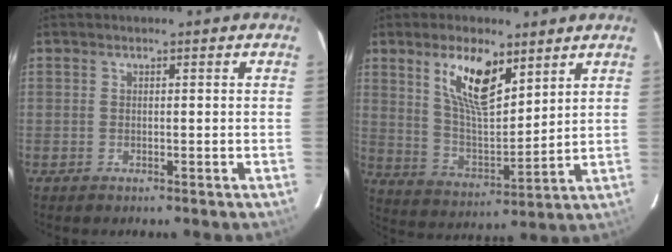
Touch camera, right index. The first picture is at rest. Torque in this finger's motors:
{"motor_torque": [1.01, 0.86, 0.44, 0.16]}